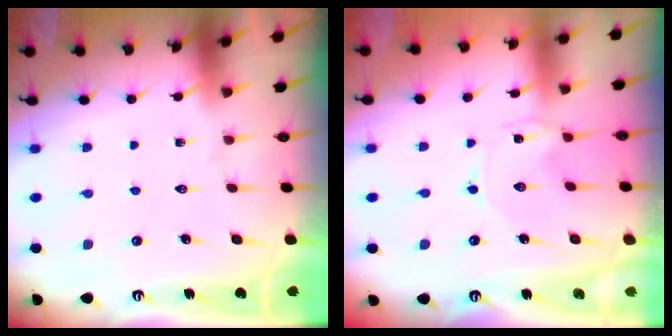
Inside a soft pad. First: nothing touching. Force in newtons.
{"total": 0.0}